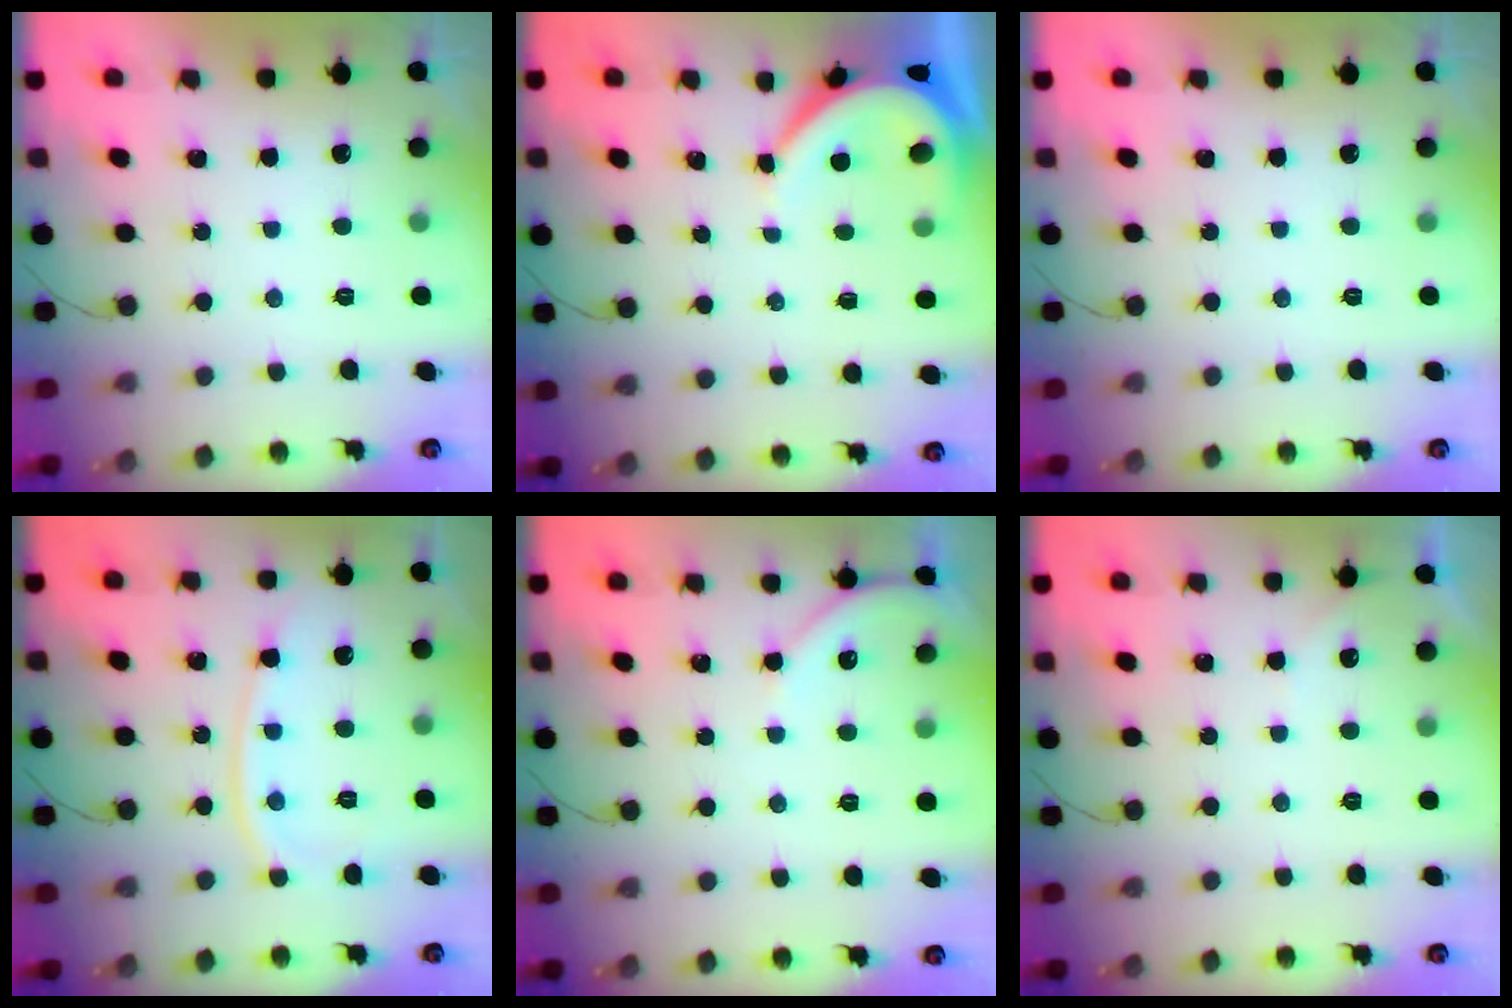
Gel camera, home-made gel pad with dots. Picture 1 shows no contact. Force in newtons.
{"total": 6.1, "press": 6.1, "slide": 0.4}
{"total": 0.0}
{"total": 10.0, "press": 10.0, "slide": 1.1}
{"total": 4.3, "press": 4.3, "slide": 0.6}
{"total": 2.2, "press": 2.2, "slide": 0.3}